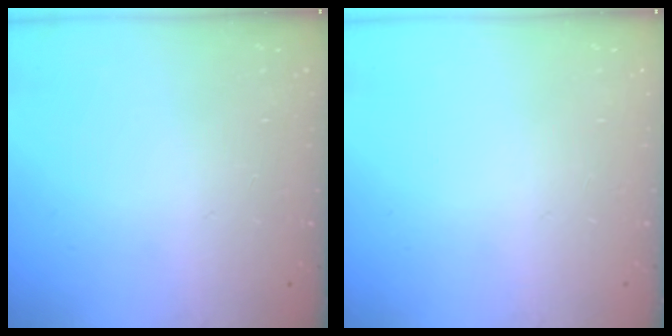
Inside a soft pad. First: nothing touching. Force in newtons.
{"total": 0.0}